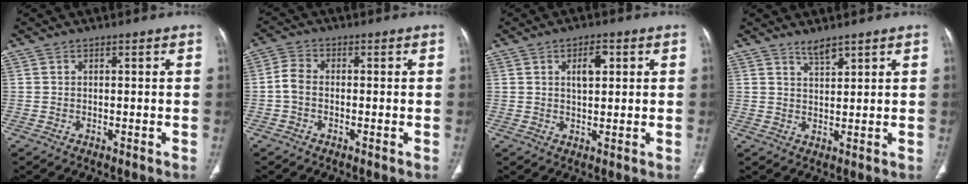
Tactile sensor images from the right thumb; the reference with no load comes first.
{"total": 3.3, "force": [-0.7, 2.3, 2.3], "torque": [-0.048, 0.011, -0.022]}
{"total": 4.4, "force": [1.5, 2.2, 3.6], "torque": [-0.047, -0.001, 0.023]}
{"total": 2.6, "force": [2.3, 0.5, 1.1], "torque": [-0.017, -0.021, 0.046]}